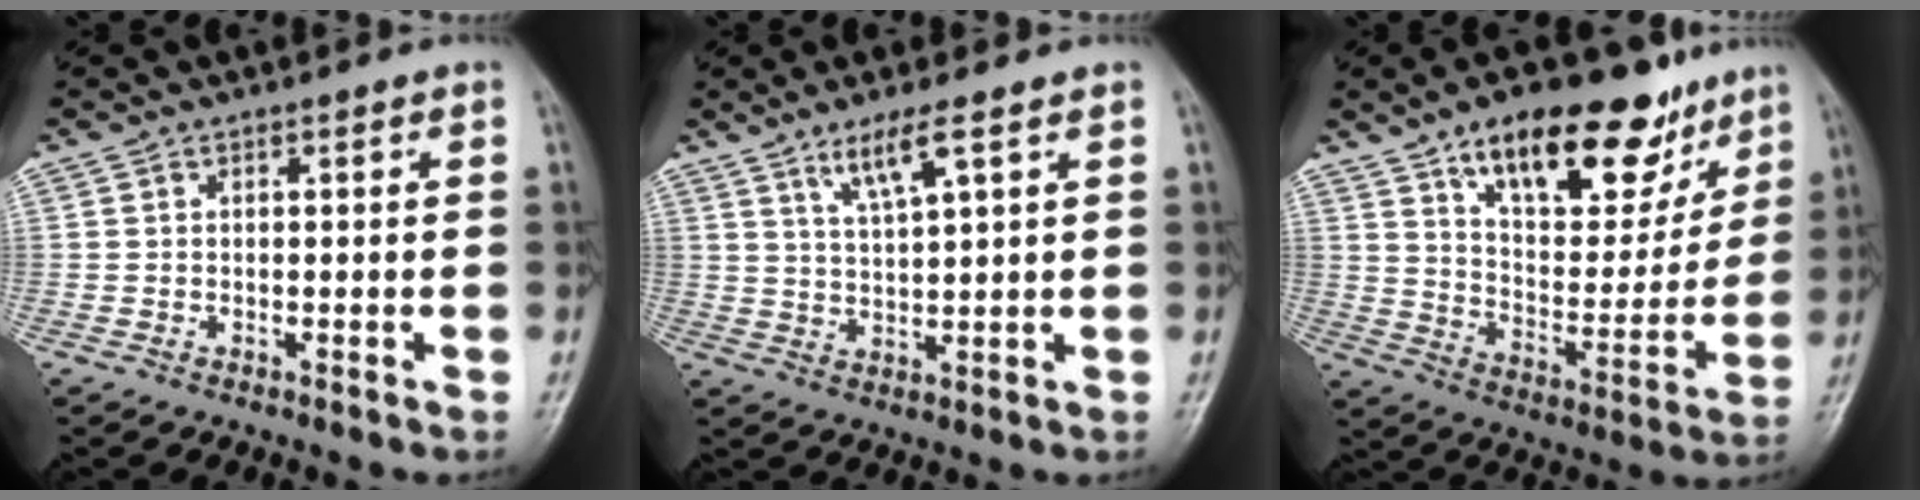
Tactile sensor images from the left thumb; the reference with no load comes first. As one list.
[{"total": 5.6, "force": [3.4, 0.5, 4.4], "torque": [-0.090, -0.023, 0.072]}, {"total": 21.9, "force": [13.7, 9.8, 14.0], "torque": [-0.159, -0.057, 0.223]}]